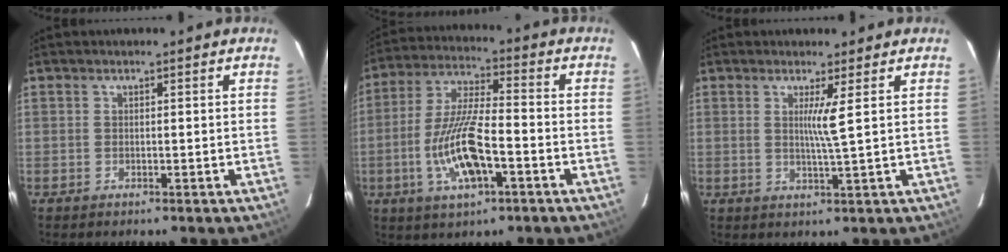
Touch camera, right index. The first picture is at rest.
{"total": 12.3, "force": [-3.9, 2.9, 11.3], "torque": [-0.231, -0.001, -0.068]}
{"total": 3.1, "force": [0.9, -1.1, 2.8], "torque": [-0.052, -0.010, 0.018]}